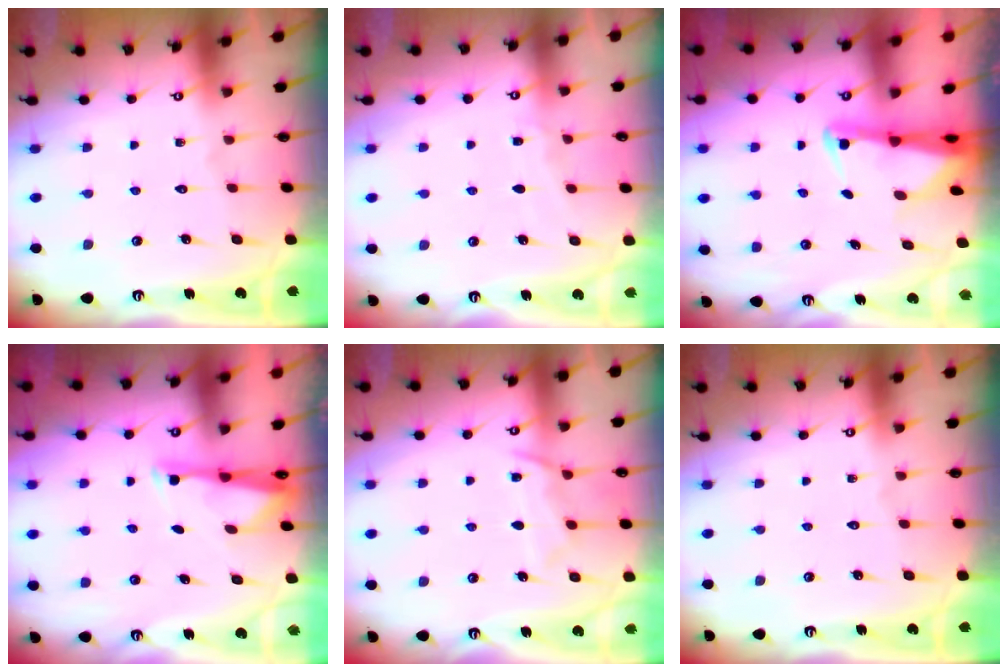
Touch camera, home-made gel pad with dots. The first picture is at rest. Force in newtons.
{"total": 3.1, "press": 3.0, "slide": 0.5}
{"total": 2.4, "press": 2.4, "slide": 0.5}
{"total": 2.9, "press": 2.8, "slide": 0.5}
{"total": 8.9, "press": 8.9, "slide": 0.6}
{"total": 0.0}